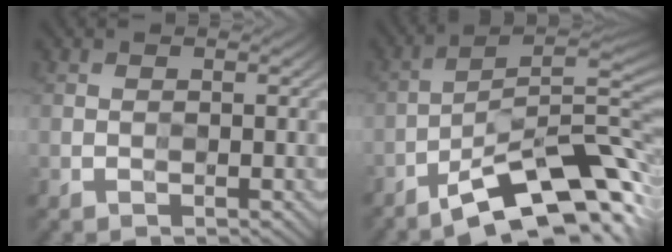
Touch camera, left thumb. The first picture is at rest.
{"total": 13.0, "force": [-7.3, 3.4, 10.2], "torque": [-0.175, -0.002, -0.127]}